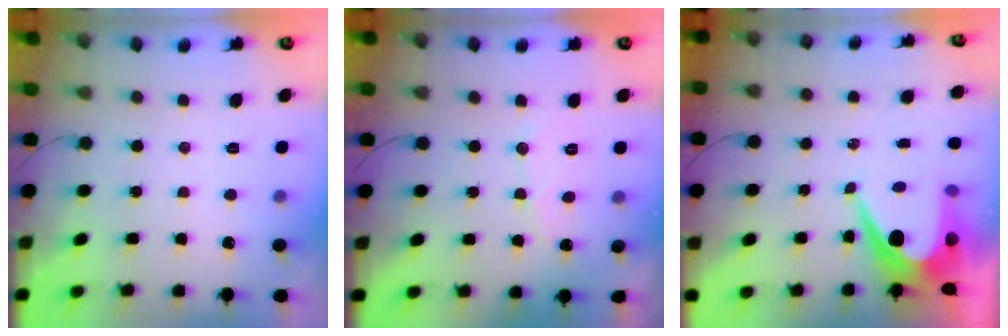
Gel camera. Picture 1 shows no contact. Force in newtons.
{"total": 6.0, "press": 6.0, "slide": 0.4}
{"total": 8.5, "press": 8.5, "slide": 0.6}